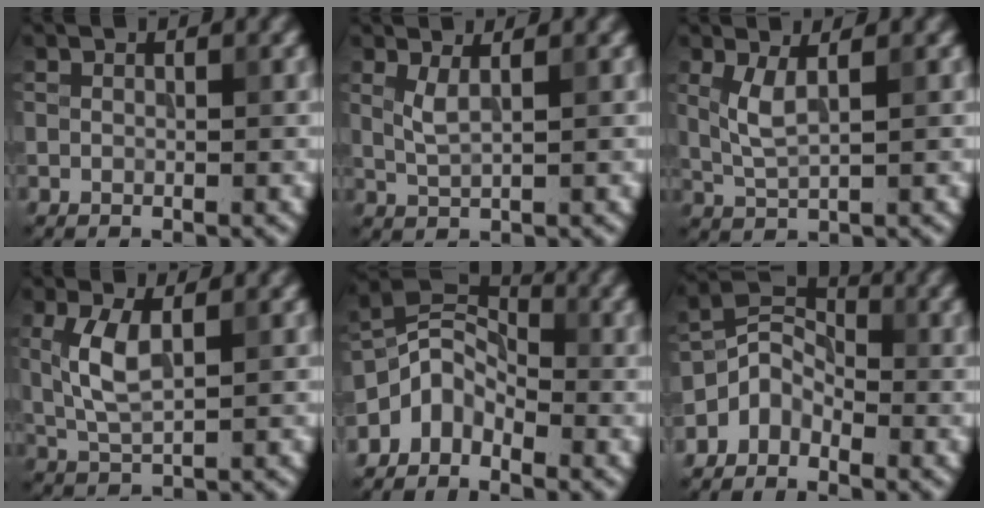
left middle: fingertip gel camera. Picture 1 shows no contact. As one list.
[{"total": 1.8, "force": [0.8, 0.5, 1.5], "torque": [-0.034, -0.005, 0.020]}, {"total": 2.5, "force": [0.8, 0.7, 2.3], "torque": [-0.055, -0.003, 0.020]}, {"total": 3.9, "force": [0.7, 1.5, 3.5], "torque": [-0.079, 0.002, 0.016]}, {"total": 4.1, "force": [-2.6, 2.6, 1.9], "torque": [-0.030, 0.007, -0.064]}, {"total": 3.3, "force": [-2.2, 2.2, 1.3], "torque": [-0.023, 0.008, -0.054]}]